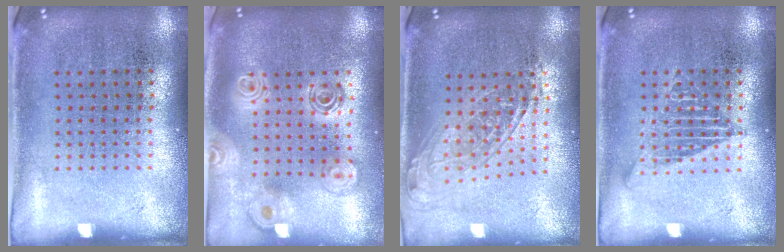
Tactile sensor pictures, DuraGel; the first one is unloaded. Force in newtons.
{"total": 2.1, "press": 1.7, "slide": 1.2}
{"total": 1.5, "press": 1.3, "slide": 0.9}
{"total": 1.9, "press": 1.9, "slide": 0.2}